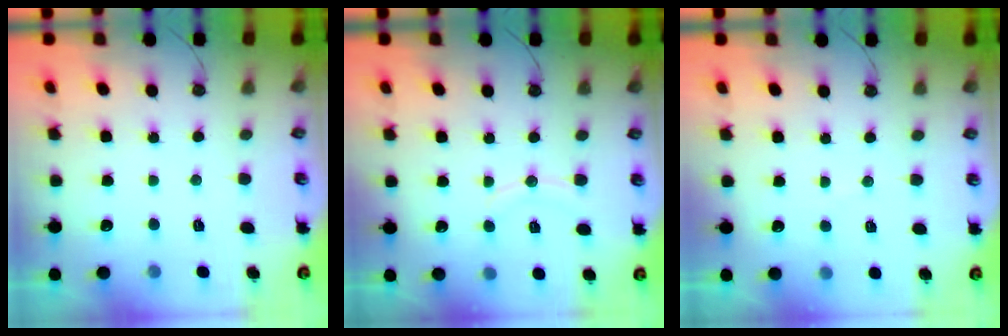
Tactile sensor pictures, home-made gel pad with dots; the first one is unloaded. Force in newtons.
{"total": 7.2, "press": 7.2, "slide": 0.9}
{"total": 2.8, "press": 2.8, "slide": 0.2}